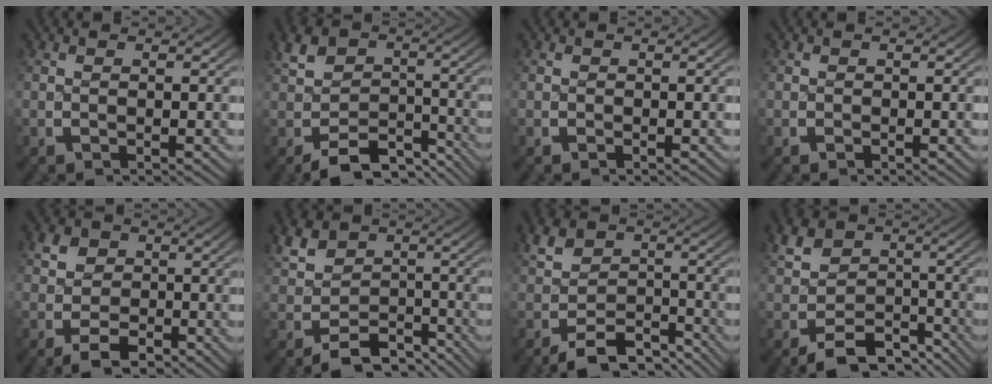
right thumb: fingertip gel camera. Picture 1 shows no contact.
{"total": 7.4, "force": [-4.4, 4.9, 3.3], "torque": [-0.052, -0.029, -0.063]}
{"total": 0.0}
{"total": 0.0}
{"total": 3.7, "force": [-1.2, 3.0, 1.7], "torque": [-0.021, -0.017, -0.016]}
{"total": 7.4, "force": [-2.7, 5.8, 3.7], "torque": [-0.061, -0.033, -0.033]}
{"total": 6.7, "force": [-4.5, 4.0, 2.9], "torque": [-0.040, -0.021, -0.068]}
{"total": 8.1, "force": [-4.1, 5.9, 3.7], "torque": [-0.063, -0.037, -0.056]}